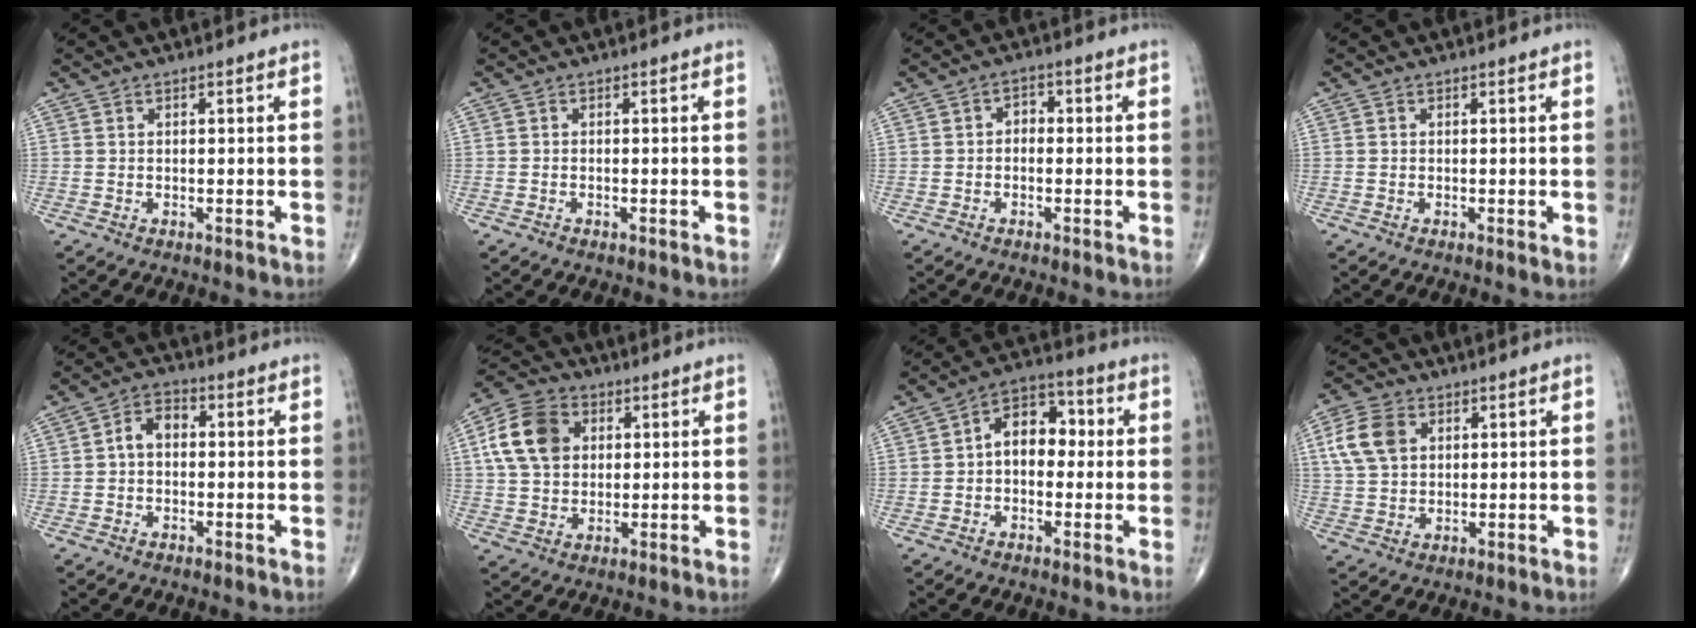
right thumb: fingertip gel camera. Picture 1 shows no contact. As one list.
[{"total": 0.5, "force": [-0.4, 0.2, 0.3], "torque": [-0.008, 0.002, -0.007]}, {"total": 2.4, "force": [-0.3, 1.8, 1.6], "torque": [-0.006, 0.012, -0.014]}, {"total": 0.6, "force": [-0.1, 0.1, 0.5], "torque": [-0.011, -0.003, -0.005]}, {"total": 5.7, "force": [-0.1, 3.8, 4.2], "torque": [-0.063, 0.023, -0.013]}, {"total": 11.9, "force": [2.7, 8.9, 7.4], "torque": [-0.125, 0.009, 0.043]}, {"total": 9.1, "force": [0.2, 6.2, 6.7], "torque": [-0.070, 0.033, -0.011]}, {"total": 8.2, "force": [2.5, 5.7, 5.3], "torque": [-0.104, 0.003, 0.048]}]